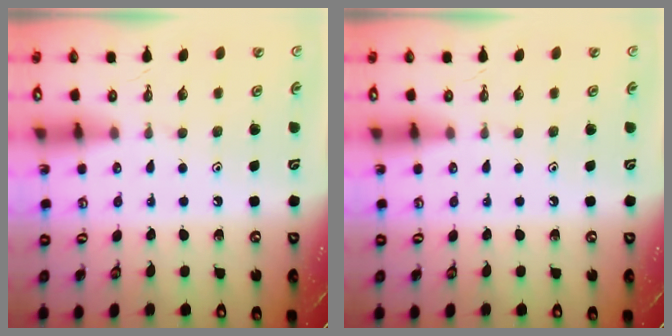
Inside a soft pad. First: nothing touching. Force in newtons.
{"total": 0.0}